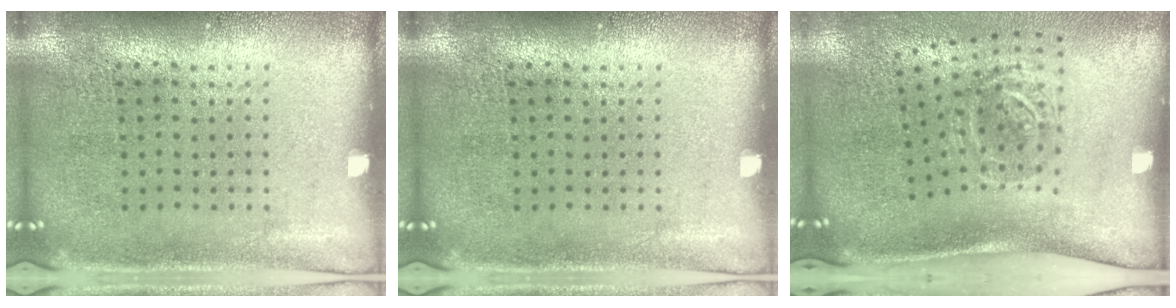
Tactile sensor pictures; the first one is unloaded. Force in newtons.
{"total": 0.0}
{"total": 2.0, "press": 1.2, "slide": 1.5}